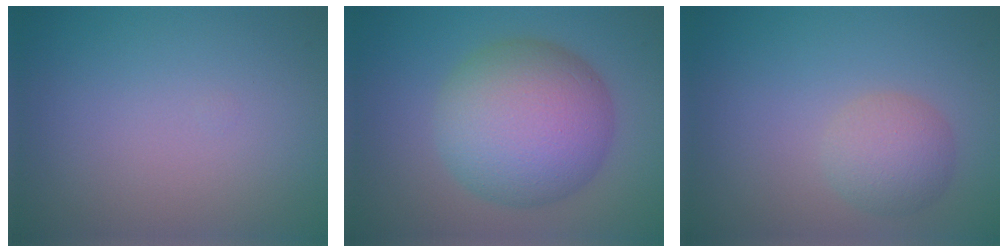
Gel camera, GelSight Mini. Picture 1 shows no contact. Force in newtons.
{"total": 10.2, "press": 10.2, "slide": 0.5}
{"total": 3.0, "press": 3.0, "slide": 0.0}